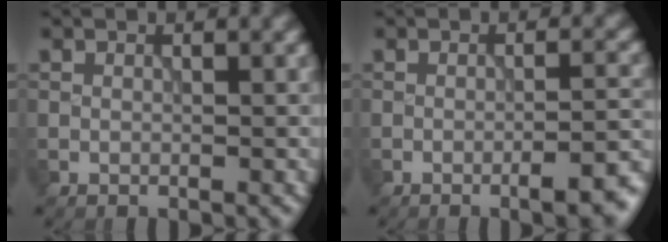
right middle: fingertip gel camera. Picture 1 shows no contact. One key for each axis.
{"total": 4.9, "fx": -2.6, "fy": 1.2, "fz": 3.9, "tx": -0.047, "ty": 0.003, "tz": -0.035}